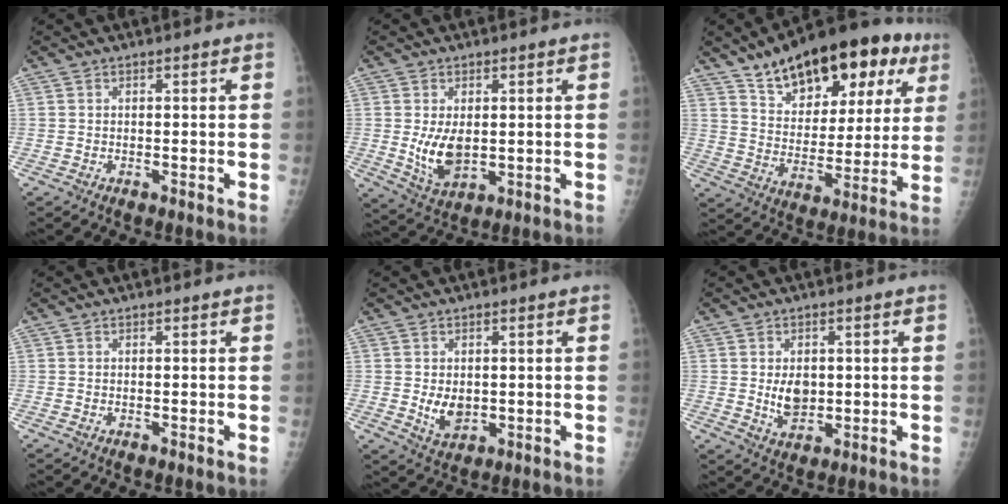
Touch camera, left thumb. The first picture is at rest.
{"total": 7.2, "force": [0.1, 4.3, 5.8], "torque": [-0.094, -0.018, 0.015]}
{"total": 24.4, "force": [13.8, 12.3, 16.0], "torque": [-0.195, -0.016, 0.214]}
{"total": 0.0}
{"total": 4.9, "force": [0.0, 3.5, 3.4], "torque": [-0.041, -0.009, 0.012]}
{"total": 5.6, "force": [0.4, 4.0, 4.0], "torque": [-0.044, -0.008, 0.017]}